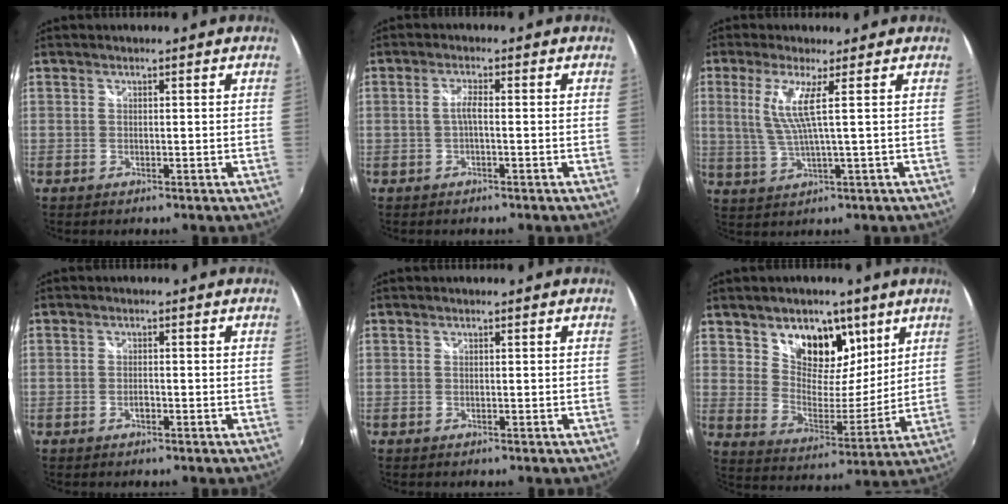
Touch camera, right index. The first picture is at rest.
{"total": 2.0, "force": [-0.6, 0.3, 1.8], "torque": [-0.038, 0.003, -0.013]}
{"total": 5.9, "force": [1.4, -0.5, 5.7], "torque": [-0.120, -0.008, 0.034]}
{"total": 1.3, "force": [-0.6, 0.6, 1.1], "torque": [-0.021, 0.000, -0.011]}
{"total": 0.0}
{"total": 14.0, "force": [7.8, 9.0, 7.3], "torque": [-0.115, -0.001, 0.134]}